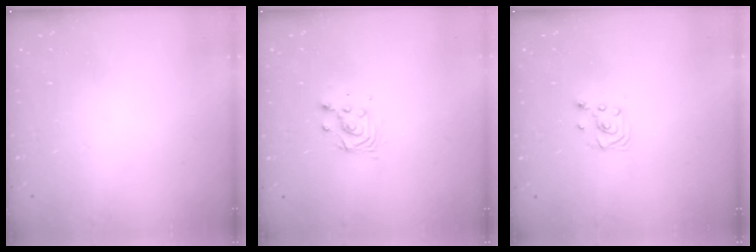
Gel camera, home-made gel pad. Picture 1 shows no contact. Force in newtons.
{"total": 3.8, "press": 3.8, "slide": 0.3}
{"total": 2.9, "press": 2.9, "slide": 0.4}